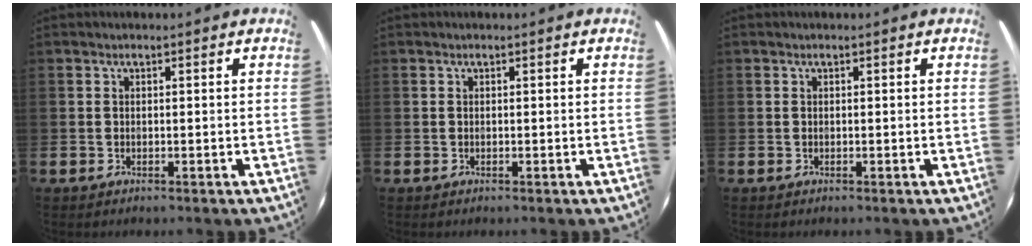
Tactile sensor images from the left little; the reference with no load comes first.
{"total": 0.0}
{"total": 0.0}